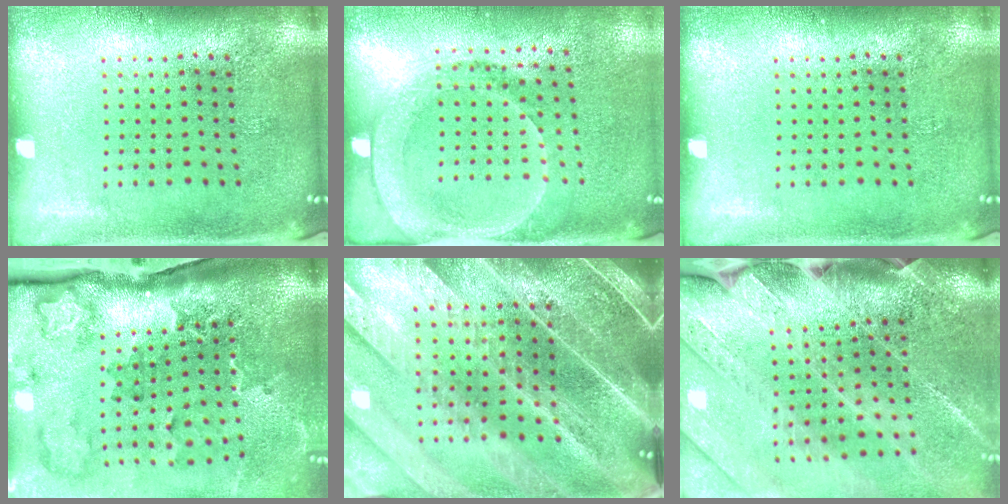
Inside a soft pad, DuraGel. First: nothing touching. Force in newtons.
{"total": 1.7, "press": 1.5, "slide": 0.8}
{"total": 0.0}
{"total": 3.5, "press": 2.4, "slide": 2.6}
{"total": 5.5, "press": 4.6, "slide": 2.9}
{"total": 3.9, "press": 3.2, "slide": 2.2}